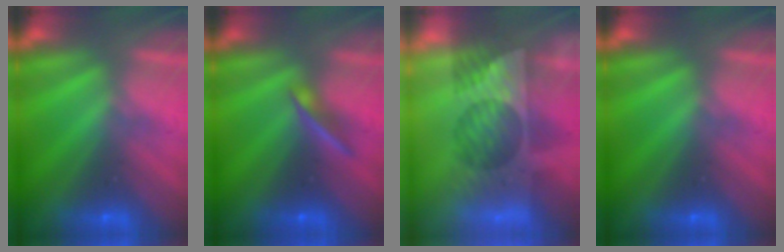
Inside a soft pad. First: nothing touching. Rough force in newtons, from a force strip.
{"total": 2.3}
{"total": 11.8}
{"total": 0.0}